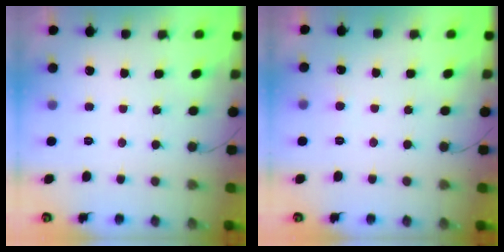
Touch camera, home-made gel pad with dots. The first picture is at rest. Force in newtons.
{"total": 3.6, "press": 3.6, "slide": 0.4}